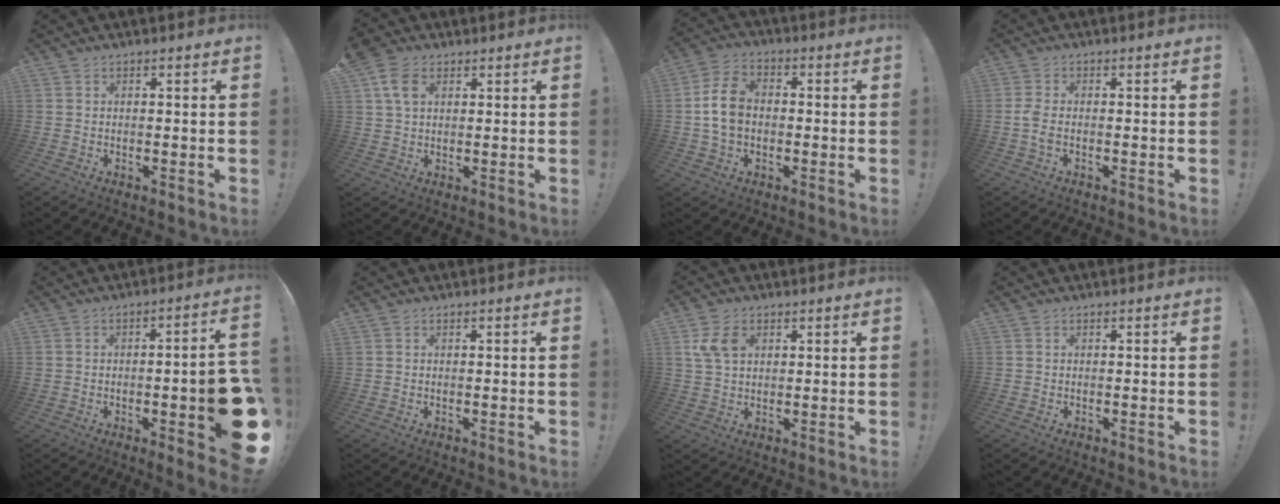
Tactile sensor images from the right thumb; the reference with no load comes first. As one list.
[{"total": 7.8, "force": [3.3, 5.0, 5.0], "torque": [-0.091, -0.002, 0.065]}, {"total": 10.0, "force": [-0.4, 7.4, 6.8], "torque": [-0.120, 0.009, -0.005]}, {"total": 3.1, "force": [-0.7, 1.3, 2.7], "torque": [-0.067, 0.003, -0.014]}, {"total": 12.4, "force": [-3.7, 3.5, 11.3], "torque": [-0.134, 0.006, -0.052]}, {"total": 0.0}, {"total": 7.4, "force": [2.6, 5.2, 4.6], "torque": [-0.092, -0.002, 0.050]}, {"total": 0.0}]